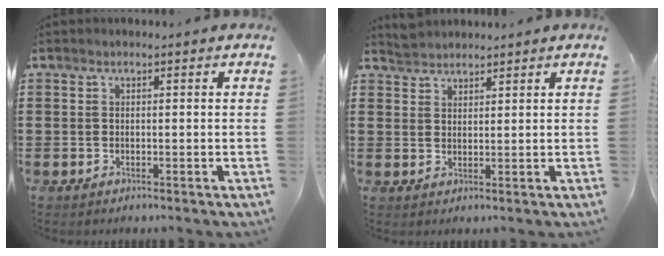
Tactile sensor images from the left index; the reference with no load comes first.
{"total": 2.2, "force": [2.2, 0.3, -0.3], "torque": [0.000, 0.002, 0.044]}